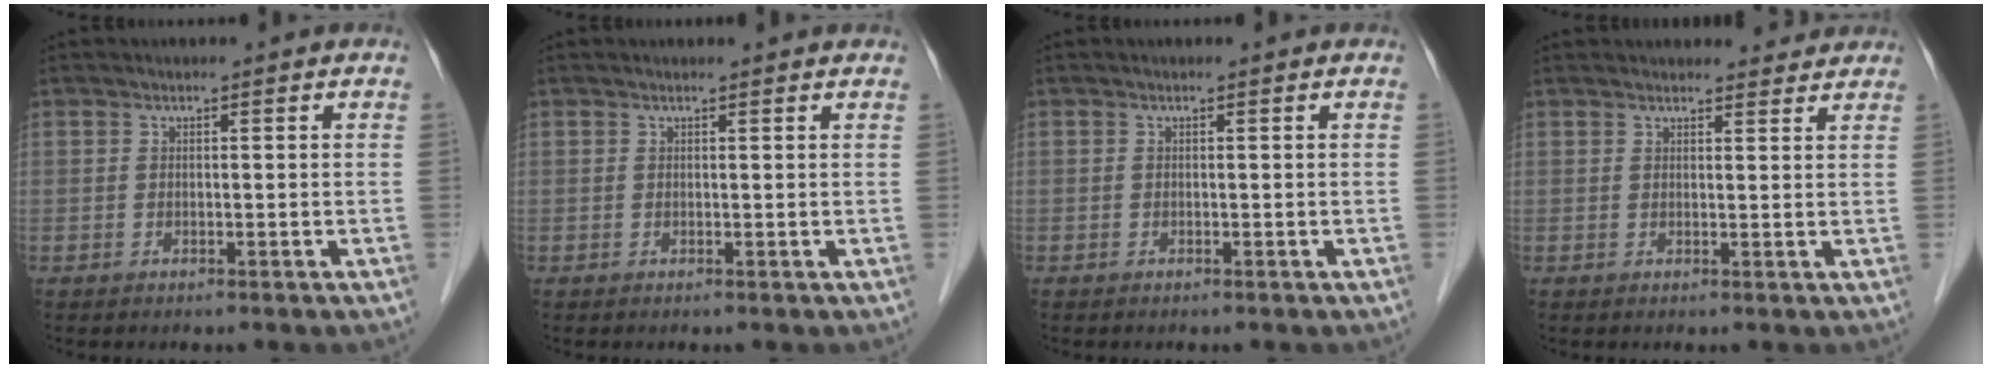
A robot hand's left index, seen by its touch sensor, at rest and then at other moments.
{"total": 1.4, "force": [1.4, 0.1, 0.3], "torque": [-0.013, 0.006, 0.012]}
{"total": 0.0}
{"total": 5.4, "force": [5.2, 1.3, 0.8], "torque": [-0.001, 0.016, 0.057]}